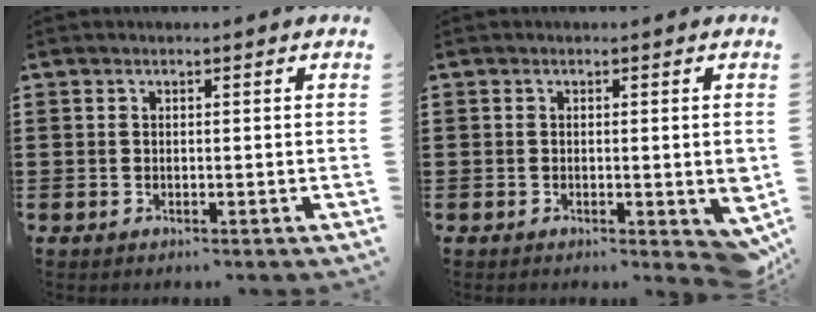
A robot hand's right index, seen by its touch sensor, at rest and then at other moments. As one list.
[{"total": 1.6, "force": [0.0, 0.5, 1.5], "torque": [-0.021, -0.002, -0.002]}]